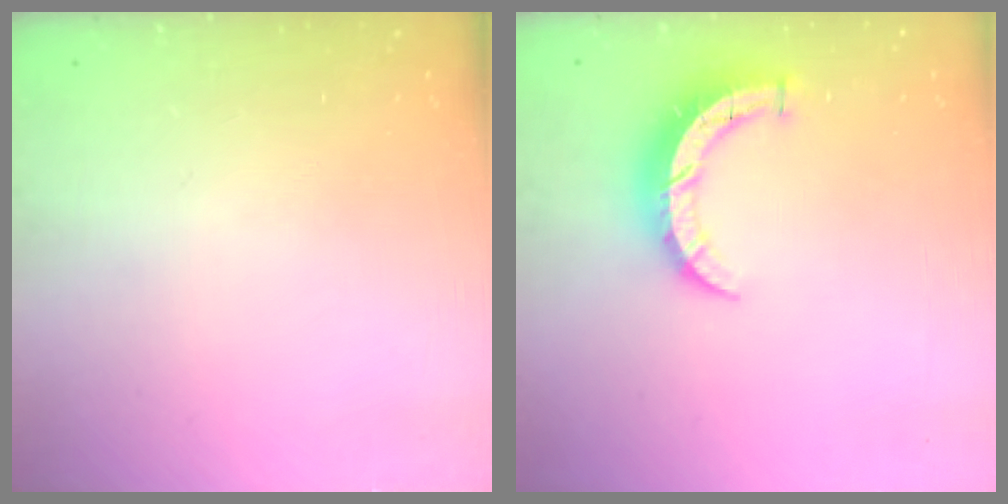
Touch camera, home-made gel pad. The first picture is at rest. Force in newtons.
{"total": 7.9, "press": 7.9, "slide": 0.2}